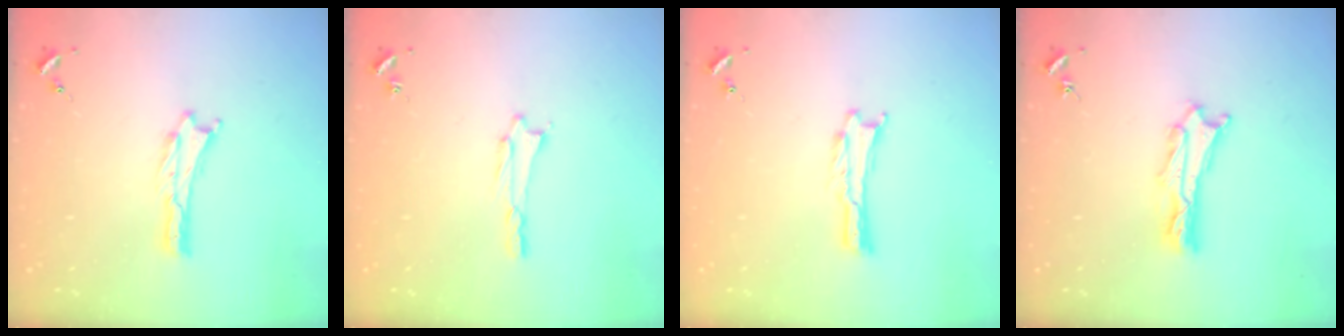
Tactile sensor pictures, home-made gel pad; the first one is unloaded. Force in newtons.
{"total": 0.7, "press": 0.7, "slide": 0.1}
{"total": 0.0}
{"total": 2.4, "press": 2.4, "slide": 0.3}